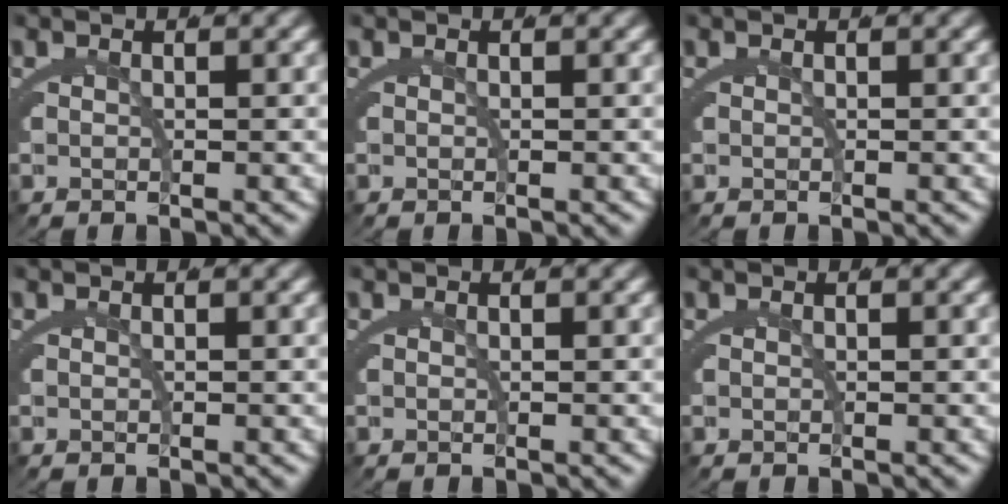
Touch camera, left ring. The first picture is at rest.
{"total": 0.0}
{"total": 0.0}
{"total": 0.0}
{"total": 0.0}
{"total": 0.0}